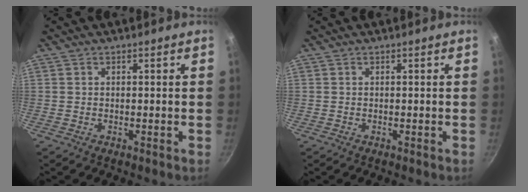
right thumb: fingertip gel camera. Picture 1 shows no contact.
{"total": 0.0}